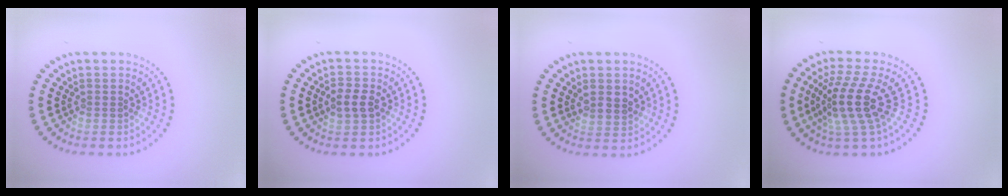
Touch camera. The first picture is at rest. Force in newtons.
{"total": 2.4, "press": 2.4, "slide": 0.0}
{"total": 1.6, "press": 1.5, "slide": 0.7}
{"total": 4.6, "press": 3.4, "slide": 3.0}